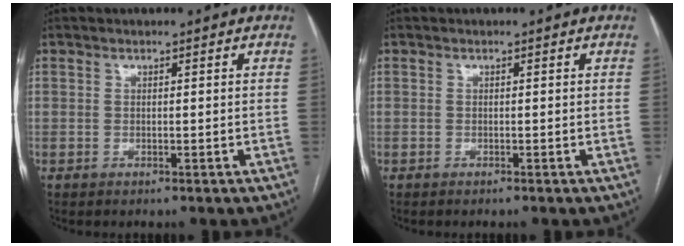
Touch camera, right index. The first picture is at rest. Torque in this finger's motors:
{"motor_torque": [-0.05, -0.01, 0.05, -0.01]}